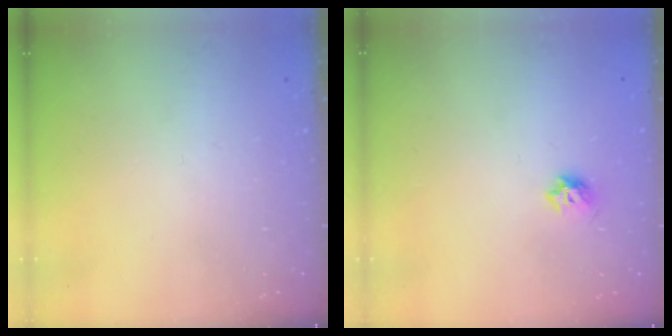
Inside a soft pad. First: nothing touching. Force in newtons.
{"total": 5.2, "press": 5.1, "slide": 1.0}